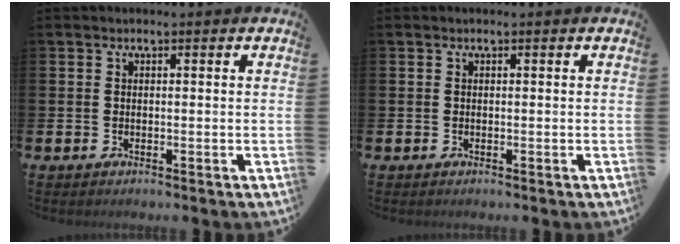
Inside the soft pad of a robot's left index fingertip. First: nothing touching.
{"total": 0.0}